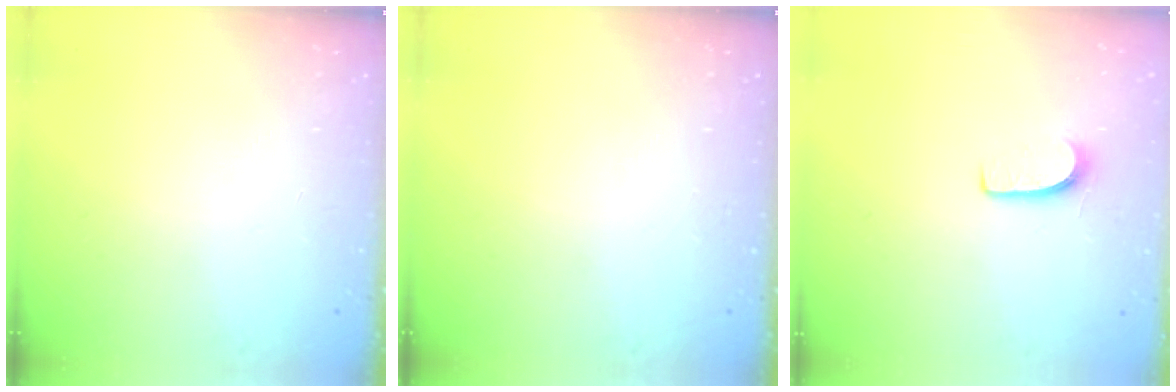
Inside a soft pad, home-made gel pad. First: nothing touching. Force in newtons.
{"total": 0.0}
{"total": 5.9, "press": 5.9, "slide": 0.4}